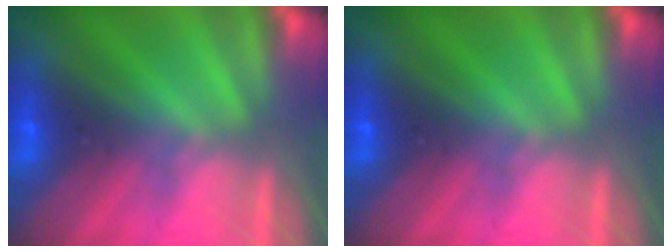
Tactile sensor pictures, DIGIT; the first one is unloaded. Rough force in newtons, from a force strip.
{"total": 0.0}